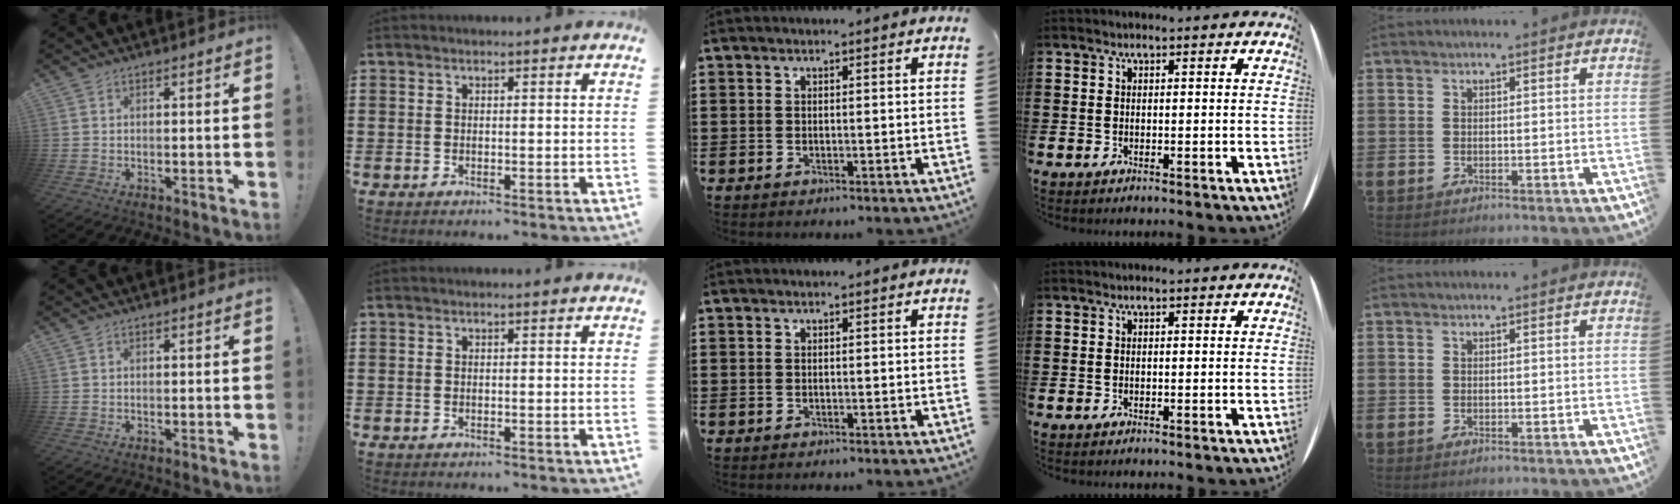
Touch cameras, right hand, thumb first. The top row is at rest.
{}